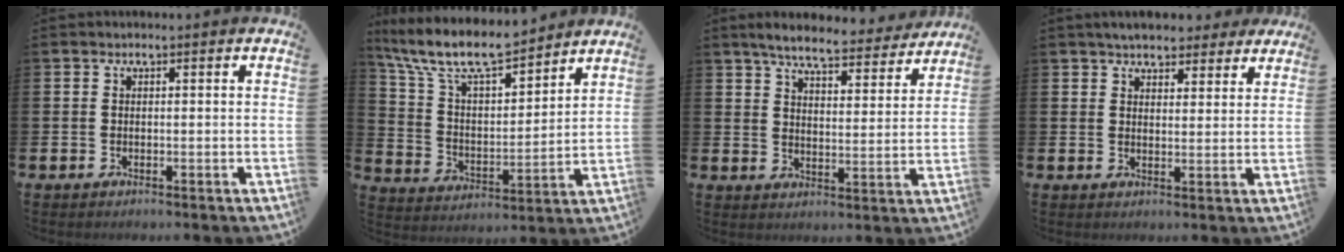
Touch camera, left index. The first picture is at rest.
{"total": 10.6, "force": [9.4, 2.5, 4.3], "torque": [-0.128, -0.054, 0.167]}
{"total": 6.5, "force": [6.0, 1.0, 2.2], "torque": [-0.057, -0.035, 0.102]}
{"total": 5.2, "force": [4.9, 1.6, 0.7], "torque": [-0.023, -0.021, 0.087]}